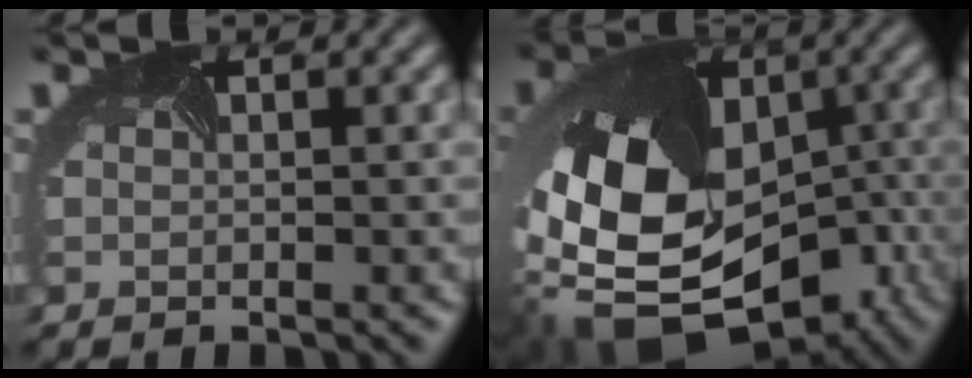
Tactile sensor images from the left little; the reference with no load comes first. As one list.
[{"total": 18.3, "force": [-6.1, 13.0, 11.4], "torque": [-0.224, -0.019, -0.073]}]